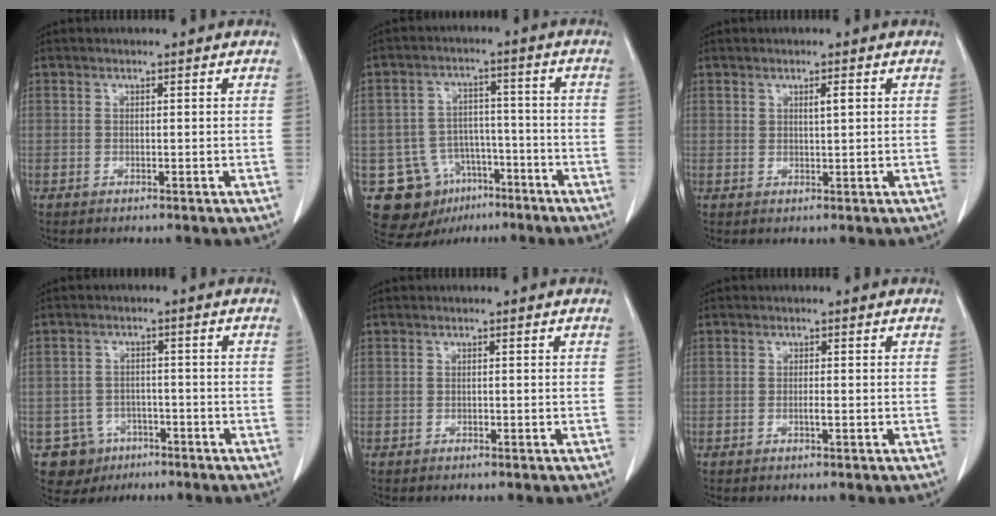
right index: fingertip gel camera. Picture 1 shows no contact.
{"total": 11.2, "force": [-5.8, 8.9, 3.5], "torque": [-0.057, 0.031, -0.077]}
{"total": 1.4, "force": [0.6, 0.3, 1.3], "torque": [-0.021, 0.000, 0.010]}
{"total": 6.1, "force": [-3.0, 5.3, 0.2], "torque": [-0.002, 0.011, -0.036]}
{"total": 0.0}
{"total": 1.0, "force": [-0.4, 0.0, 0.9], "torque": [-0.018, 0.001, -0.007]}